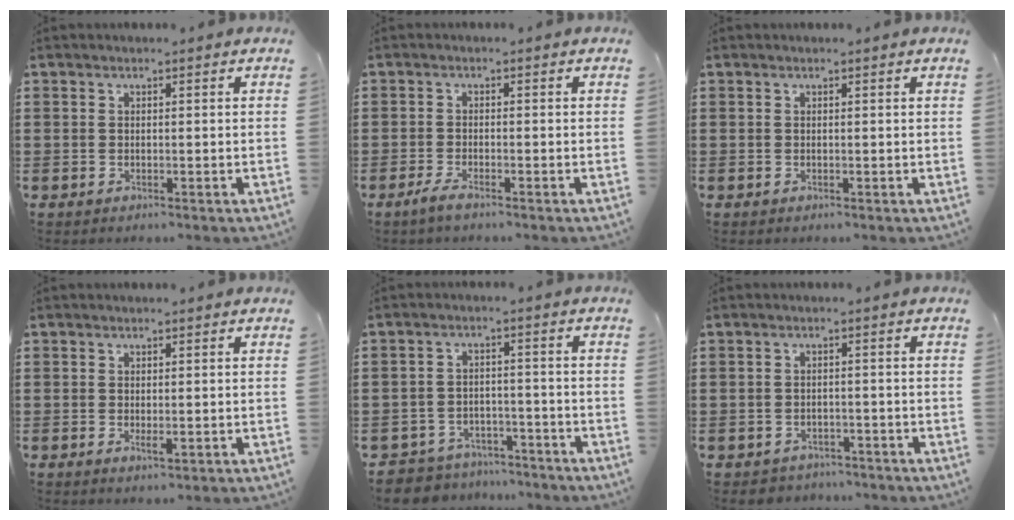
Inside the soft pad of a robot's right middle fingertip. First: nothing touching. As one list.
[{"total": 2.2, "force": [-1.4, 0.1, 1.7], "torque": [-0.043, -0.008, -0.030]}, {"total": 0.0}, {"total": 1.5, "force": [0.0, 0.5, 1.4], "torque": [-0.028, -0.002, 0.001]}, {"total": 4.6, "force": [-4.5, 1.0, -0.1], "torque": [-0.011, 0.005, -0.097]}, {"total": 1.7, "force": [-1.6, 0.6, -0.1], "torque": [-0.005, 0.001, -0.036]}]